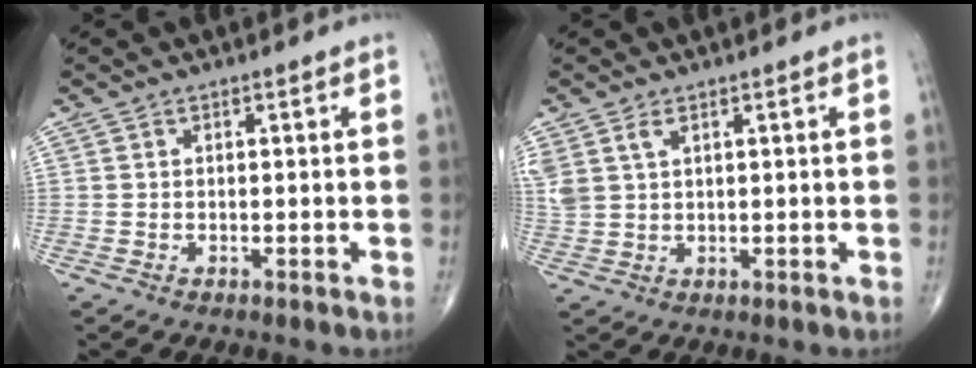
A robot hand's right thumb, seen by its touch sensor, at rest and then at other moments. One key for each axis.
{"total": 4.9, "fx": 2.5, "fy": 2.7, "fz": 3.2, "tx": -0.081, "ty": 0.004, "tz": 0.063}